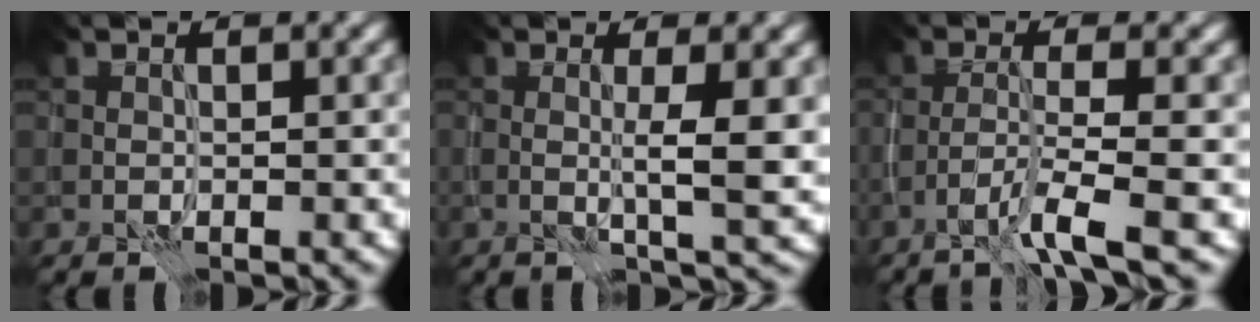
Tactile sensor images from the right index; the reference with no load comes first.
{"total": 3.5, "force": [0.3, 0.5, 3.5], "torque": [-0.057, -0.002, 0.007]}
{"total": 3.4, "force": [-2.1, 0.1, 2.7], "torque": [-0.049, 0.006, -0.049]}